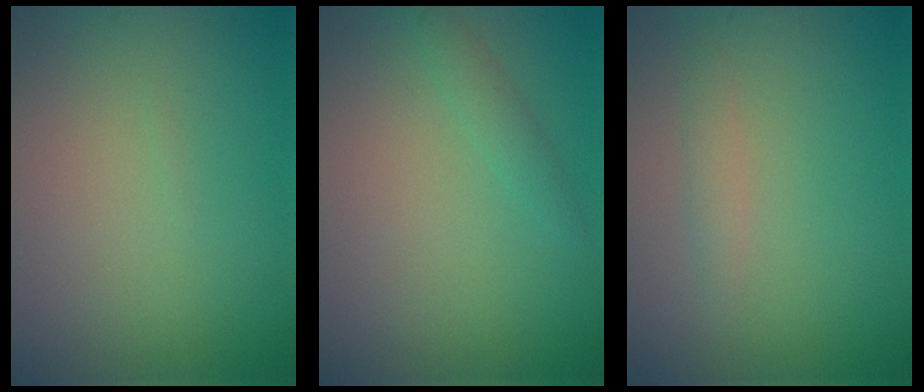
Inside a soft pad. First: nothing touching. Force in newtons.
{"total": 1.1, "press": 1.1, "slide": 0.1}
{"total": 0.9, "press": 0.9, "slide": 0.1}